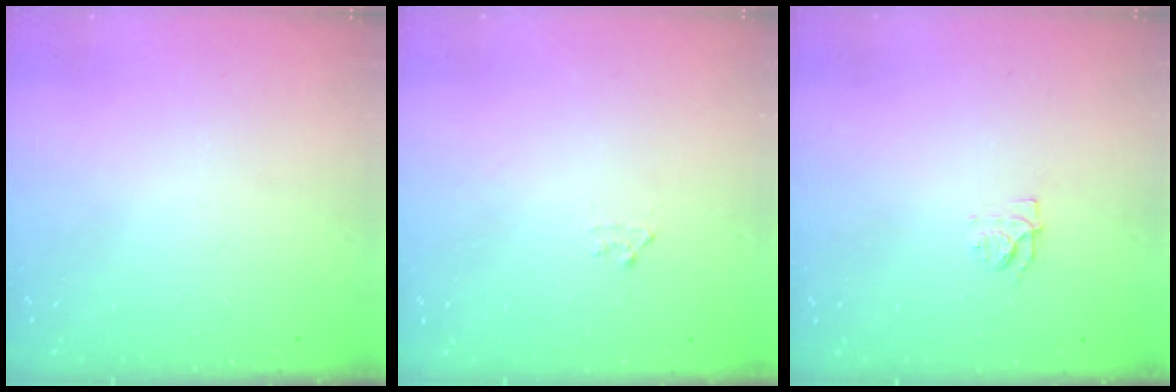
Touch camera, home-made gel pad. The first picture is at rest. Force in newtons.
{"total": 4.6, "press": 4.5, "slide": 0.5}
{"total": 6.2, "press": 6.1, "slide": 0.7}